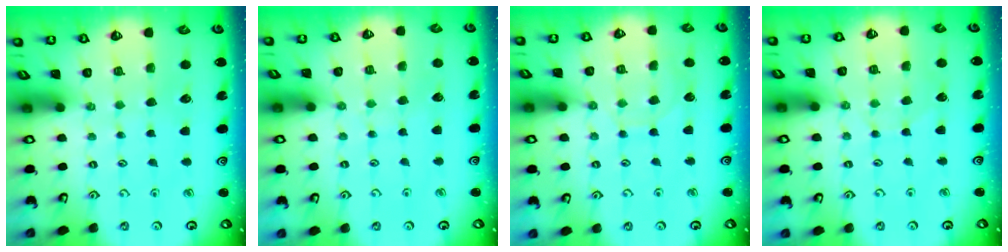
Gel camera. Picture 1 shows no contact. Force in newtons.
{"total": 4.4, "press": 4.4, "slide": 0.4}
{"total": 5.6, "press": 5.6, "slide": 0.6}
{"total": 4.1, "press": 4.1, "slide": 0.4}